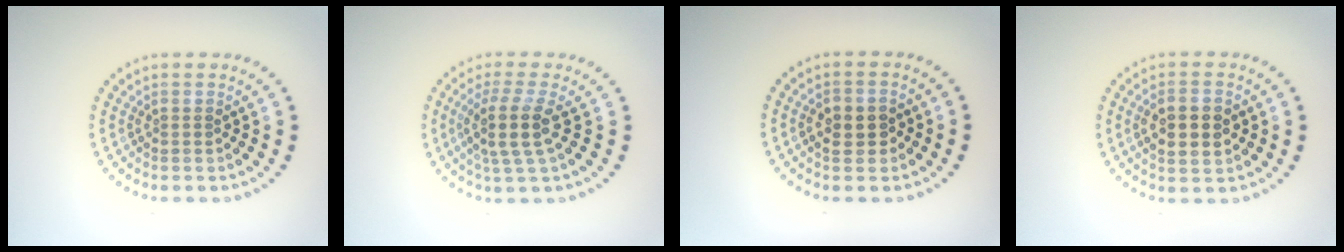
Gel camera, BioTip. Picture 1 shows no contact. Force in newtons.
{"total": 3.7, "press": 2.9, "slide": 2.3}
{"total": 2.6, "press": 2.6, "slide": 0.3}
{"total": 3.5, "press": 3.5, "slide": 0.3}